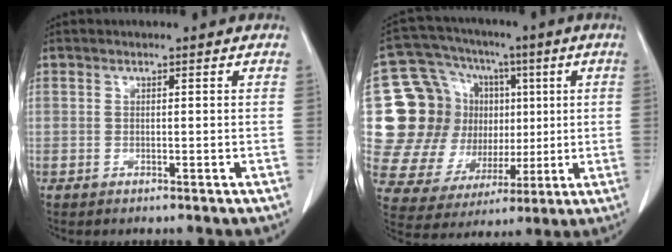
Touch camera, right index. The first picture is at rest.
{"total": 19.1, "force": [2.6, 16.4, 9.4], "torque": [-0.178, 0.065, 0.071]}